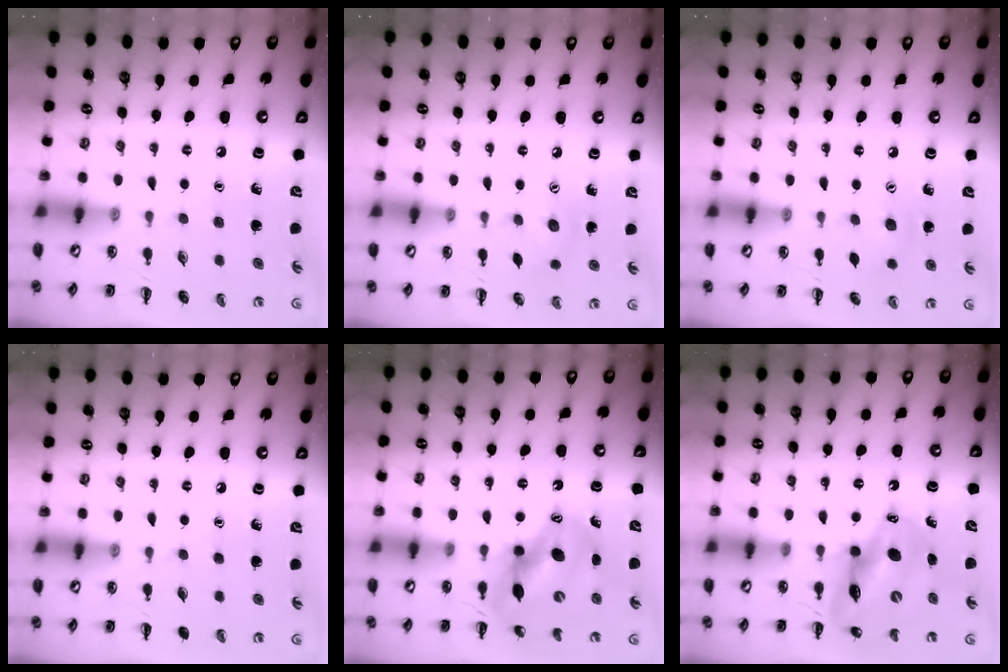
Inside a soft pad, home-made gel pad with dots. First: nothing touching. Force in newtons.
{"total": 6.2, "press": 6.1, "slide": 1.1}
{"total": 6.3, "press": 6.1, "slide": 1.4}
{"total": 0.0}
{"total": 11.1, "press": 10.8, "slide": 2.7}
{"total": 12.0, "press": 11.7, "slide": 2.7}